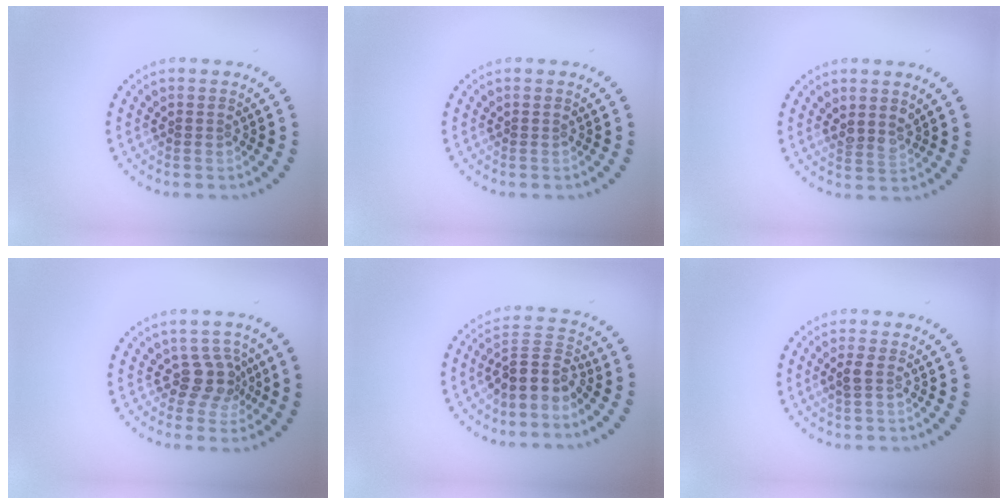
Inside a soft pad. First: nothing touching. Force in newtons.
{"total": 0.0}
{"total": 1.8, "press": 1.5, "slide": 1.0}
{"total": 2.7, "press": 2.1, "slide": 1.8}
{"total": 4.0, "press": 3.3, "slide": 2.2}
{"total": 1.1, "press": 1.0, "slide": 0.5}